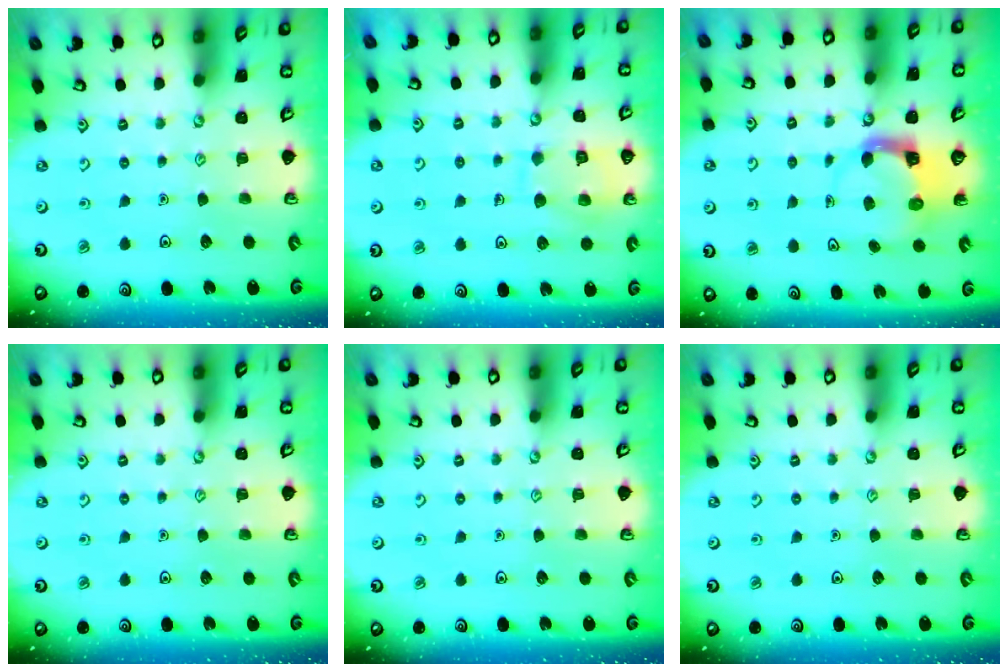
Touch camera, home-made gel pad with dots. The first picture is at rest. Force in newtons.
{"total": 10.5, "press": 10.4, "slide": 0.9}
{"total": 3.9, "press": 3.8, "slide": 0.5}
{"total": 0.0}
{"total": 0.0}
{"total": 0.0}